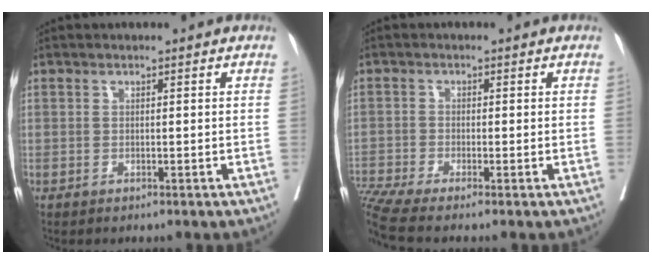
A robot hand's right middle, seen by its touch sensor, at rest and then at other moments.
{"total": 5.3, "force": [-4.3, -1.0, 3.0], "torque": [-0.067, -0.006, -0.082]}